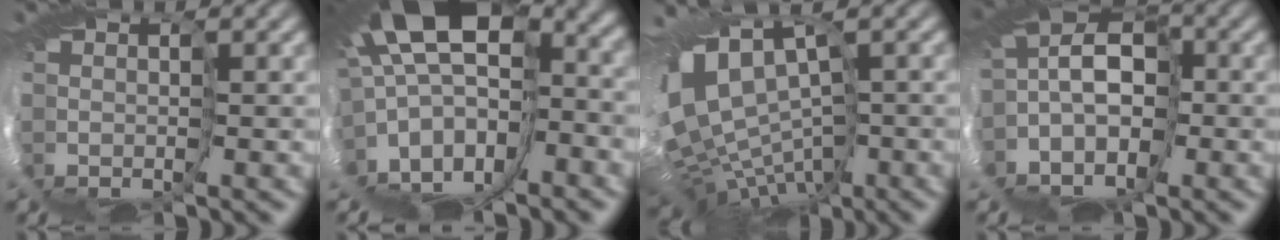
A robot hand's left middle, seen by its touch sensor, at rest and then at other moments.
{"total": 10.7, "force": [-3.2, 3.7, 9.5], "torque": [-0.185, -0.011, -0.018]}
{"total": 8.2, "force": [-2.0, 3.6, 7.1], "torque": [-0.154, -0.001, 0.009]}
{"total": 4.6, "force": [-2.5, 2.6, 2.8], "torque": [-0.063, 0.020, -0.056]}